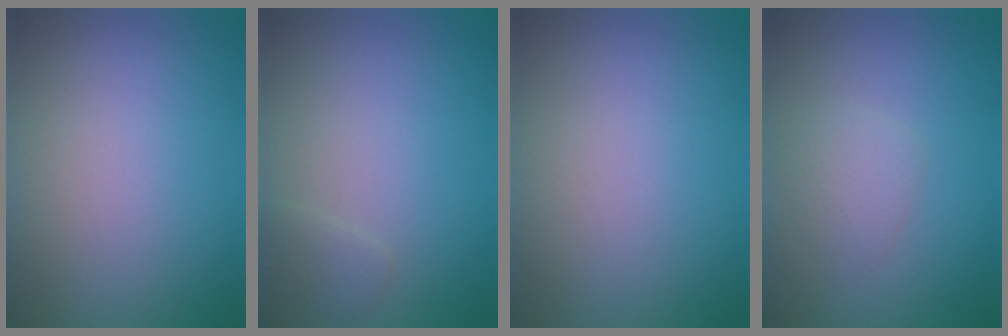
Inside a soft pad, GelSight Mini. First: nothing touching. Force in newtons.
{"total": 1.1, "press": 1.1, "slide": 0.1}
{"total": 0.0}
{"total": 1.4, "press": 1.4, "slide": 0.1}